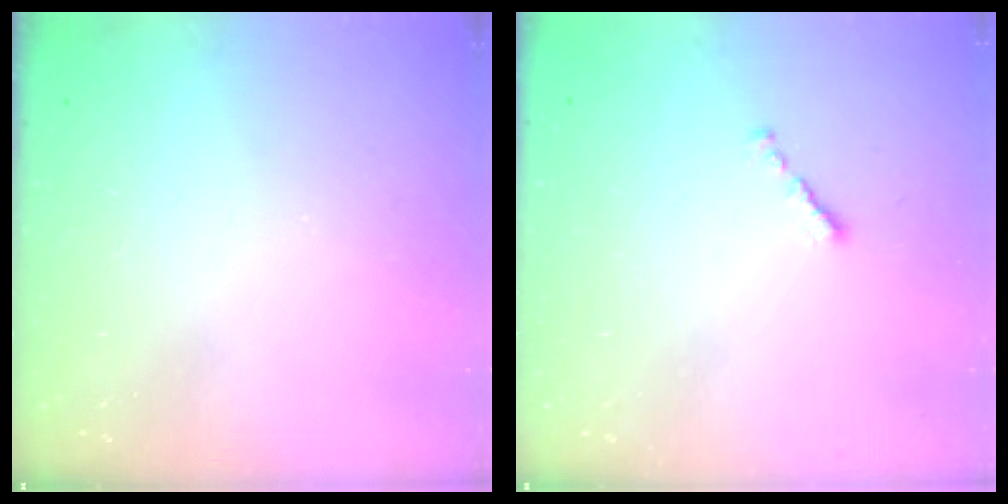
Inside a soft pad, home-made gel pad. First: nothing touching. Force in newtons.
{"total": 0.8, "press": 0.7, "slide": 0.4}